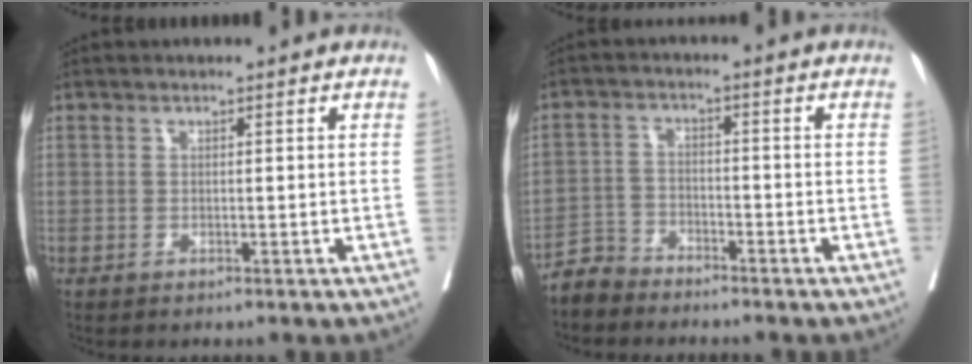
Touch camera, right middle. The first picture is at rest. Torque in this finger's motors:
{"motor_torque": [0.22, -0.28, 0.04, 0.02]}